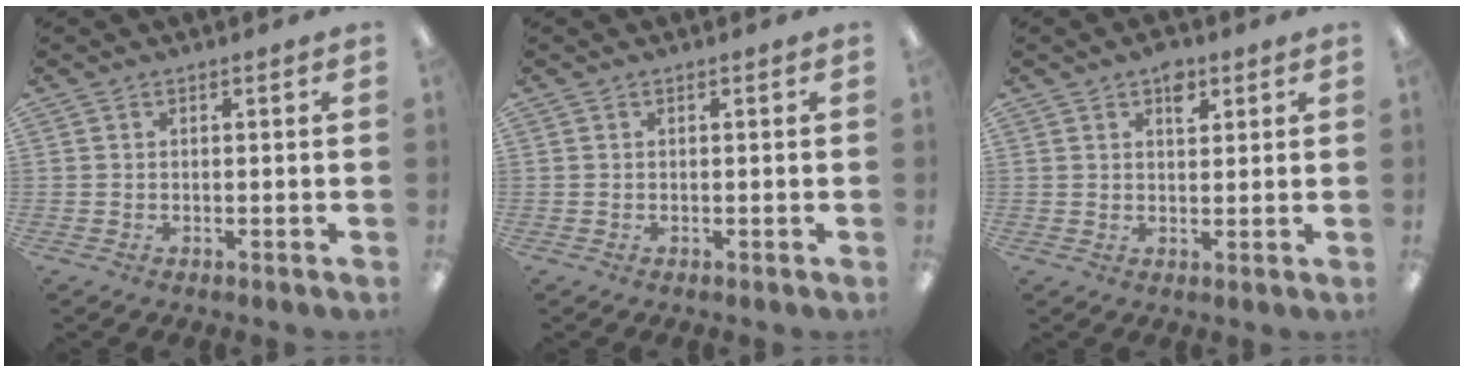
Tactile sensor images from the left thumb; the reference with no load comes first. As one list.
[{"total": 0.0}, {"total": 4.3, "force": [2.5, 2.4, 2.5], "torque": [-0.021, -0.008, 0.038]}]